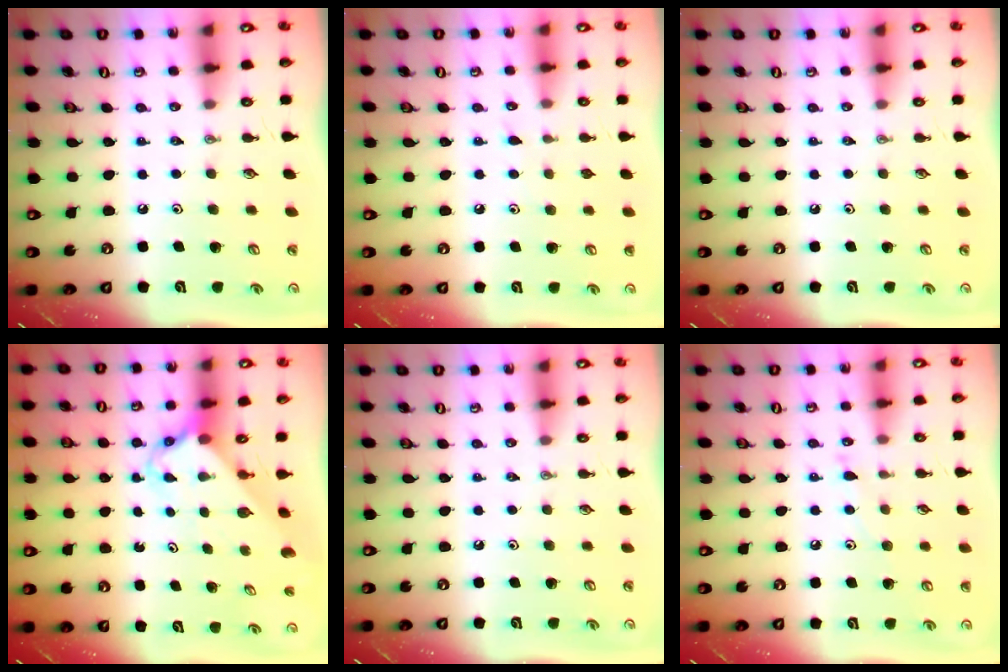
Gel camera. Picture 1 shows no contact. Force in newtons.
{"total": 3.5, "press": 3.4, "slide": 0.4}
{"total": 0.0}
{"total": 2.6, "press": 2.6, "slide": 0.2}
{"total": 0.0}
{"total": 5.8, "press": 5.8, "slide": 0.6}